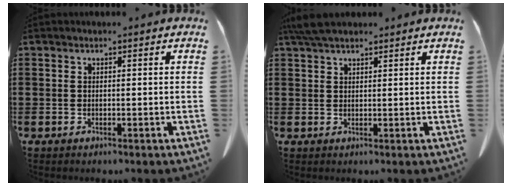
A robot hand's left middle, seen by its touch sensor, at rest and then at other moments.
{"total": 4.1, "force": [3.2, 1.1, 2.4], "torque": [-0.055, 0.002, 0.061]}